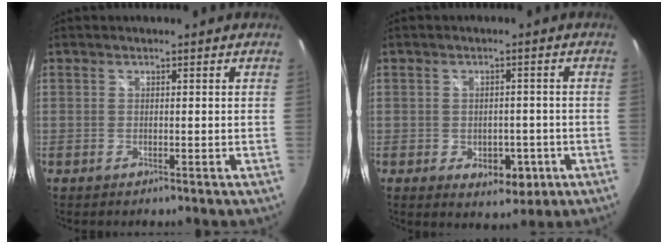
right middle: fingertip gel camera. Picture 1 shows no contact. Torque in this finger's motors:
{"motor_torque": [-0.05, 0.11, 0.05, 0.02]}